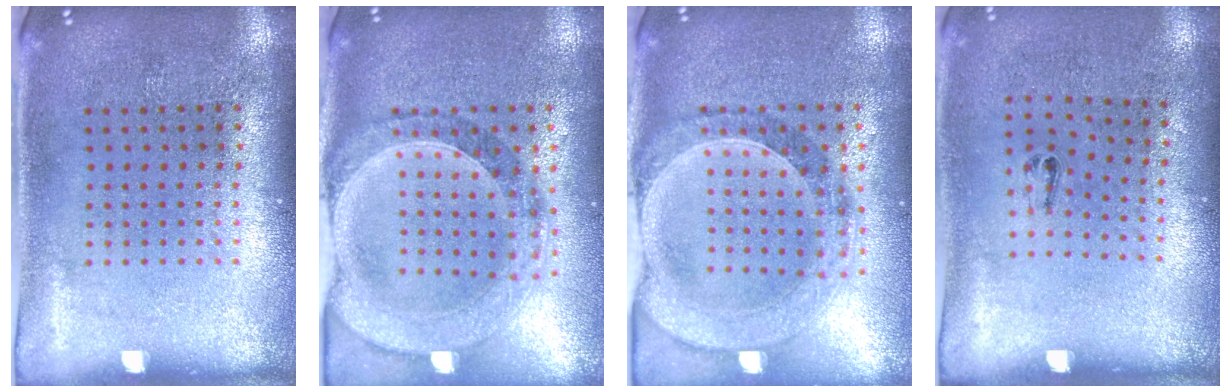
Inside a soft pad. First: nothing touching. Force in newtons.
{"total": 1.4, "press": 1.4, "slide": 0.3}
{"total": 1.5, "press": 1.4, "slide": 0.4}
{"total": 0.6, "press": 0.2, "slide": 0.5}